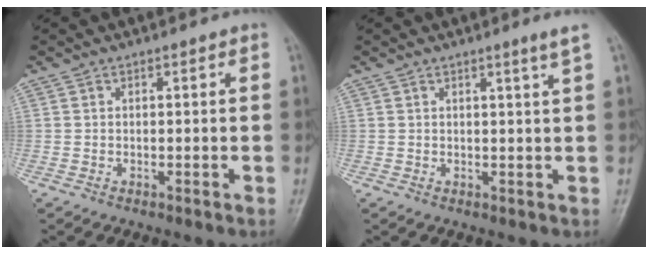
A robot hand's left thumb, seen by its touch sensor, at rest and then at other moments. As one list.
[{"total": 2.4, "force": [1.4, -0.7, 1.8], "torque": [-0.029, -0.015, 0.024]}]